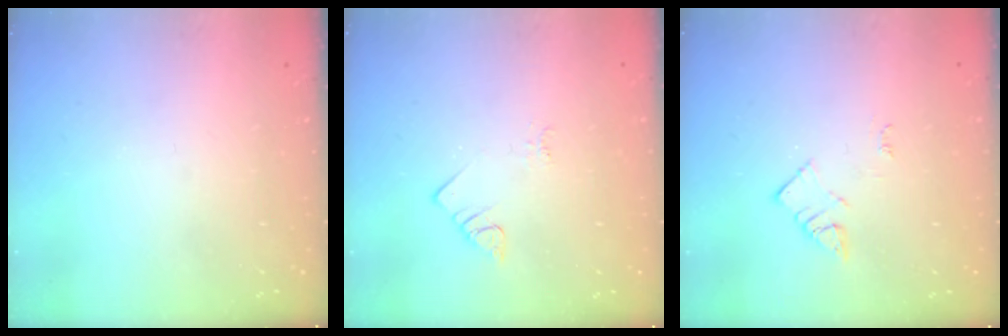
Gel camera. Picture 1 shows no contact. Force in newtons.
{"total": 2.3, "press": 2.3, "slide": 0.4}
{"total": 2.7, "press": 2.6, "slide": 0.4}